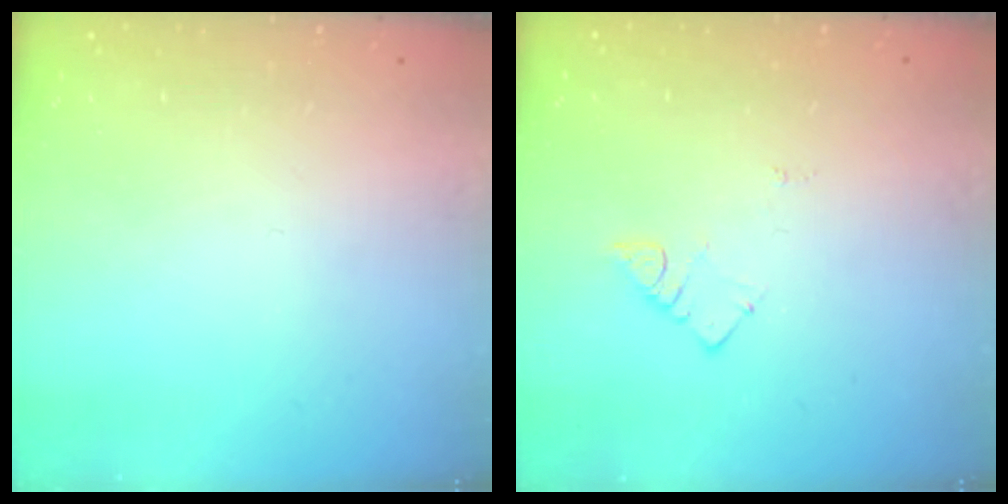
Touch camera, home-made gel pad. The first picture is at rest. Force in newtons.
{"total": 3.5, "press": 3.5, "slide": 0.4}